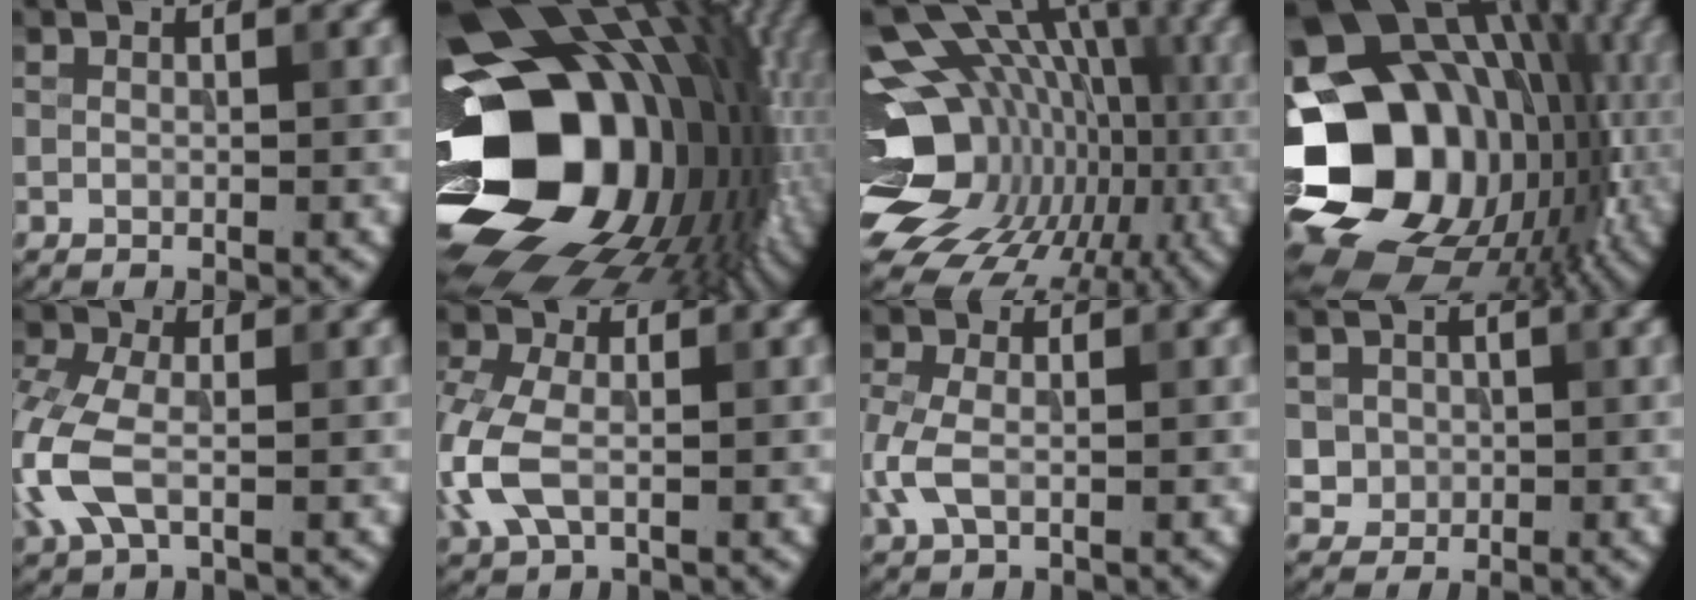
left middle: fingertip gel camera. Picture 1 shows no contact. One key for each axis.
{"total": 19.6, "fx": -1.0, "fy": 13.8, "fz": 13.9, "tx": -0.256, "ty": -0.028, "tz": -0.012}
{"total": 17.3, "fx": -2.3, "fy": 13.2, "fz": 10.9, "tx": -0.156, "ty": -0.004, "tz": -0.016}
{"total": 19.9, "fx": -3.3, "fy": 16.0, "fz": 11.4, "tx": -0.189, "ty": -0.003, "tz": -0.047}
{"total": 5.5, "fx": -1.3, "fy": 3.2, "fz": 4.3, "tx": -0.123, "ty": 0.000, "tz": -0.034}
{"total": 5.7, "fx": -1.0, "fy": 3.7, "fz": 4.3, "tx": -0.120, "ty": -0.001, "tz": -0.028}
{"total": 3.4, "fx": -0.6, "fy": 2.2, "fz": 2.6, "tx": -0.071, "ty": -0.001, "tz": -0.016}
{"total": 2.1, "fx": 0.1, "fy": 2.1, "fz": 0.4, "tx": -0.002, "ty": -0.005, "tz": 0.016}